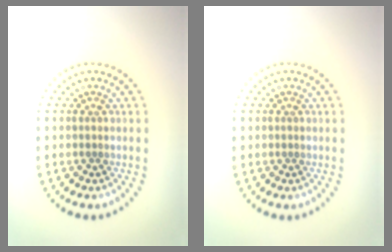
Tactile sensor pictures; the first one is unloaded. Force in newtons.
{"total": 0.0}